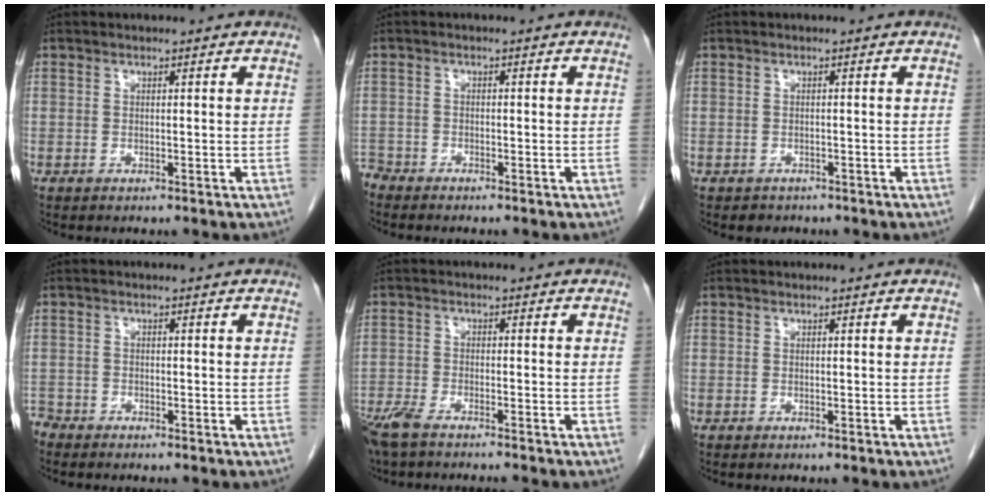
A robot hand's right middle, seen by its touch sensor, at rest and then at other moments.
{"total": 2.5, "force": [-2.4, 0.6, -0.1], "torque": [0.001, -0.006, -0.046]}
{"total": 1.5, "force": [-1.2, 0.9, 0.0], "torque": [-0.010, 0.001, -0.016]}
{"total": 2.1, "force": [-2.1, 0.5, -0.1], "torque": [0.001, -0.005, -0.039]}
{"total": 7.4, "force": [-6.2, 1.0, 3.8], "torque": [-0.068, -0.016, -0.111]}
{"total": 0.0}